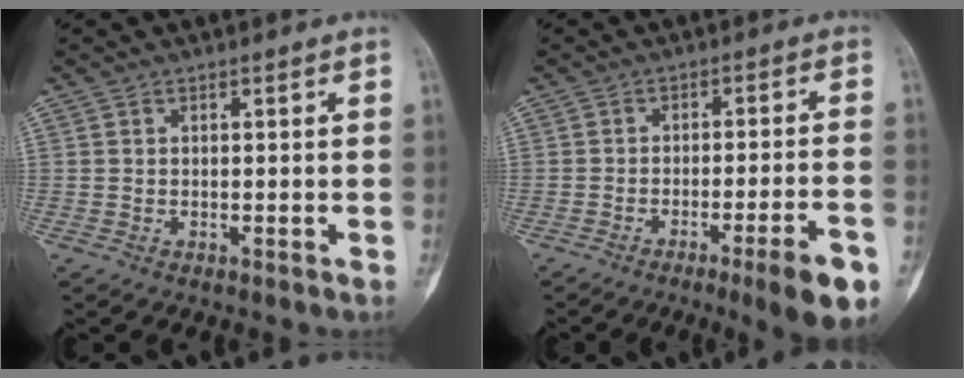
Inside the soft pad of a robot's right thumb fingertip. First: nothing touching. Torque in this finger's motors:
{"motor_torque": [1.22, 0.49, 0.63, -0.69, 0.31]}